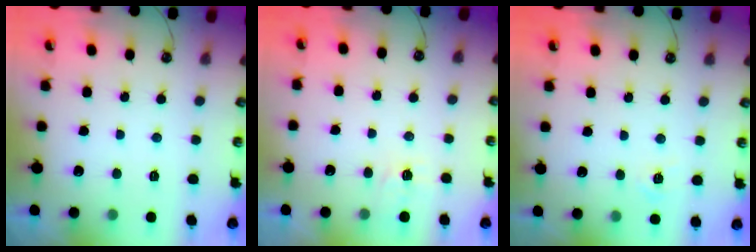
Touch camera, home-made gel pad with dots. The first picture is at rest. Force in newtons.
{"total": 5.4, "press": 5.4, "slide": 0.6}
{"total": 4.9, "press": 4.9, "slide": 0.4}